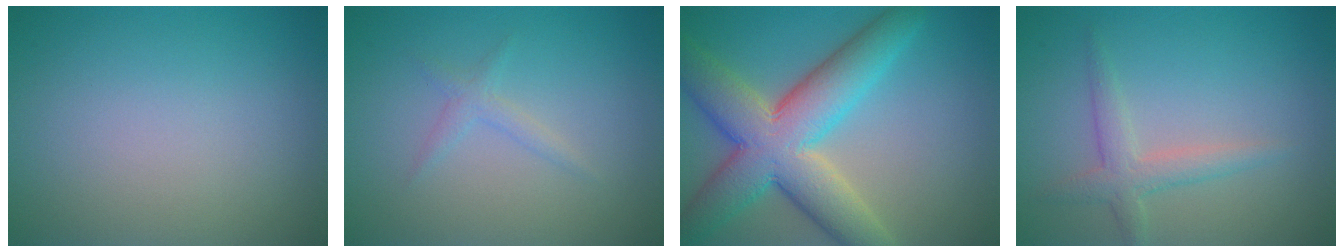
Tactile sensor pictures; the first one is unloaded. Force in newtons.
{"total": 1.2, "press": 1.2, "slide": 0.0}
{"total": 10.1, "press": 10.1, "slide": 0.7}
{"total": 2.5, "press": 2.5, "slide": 0.1}